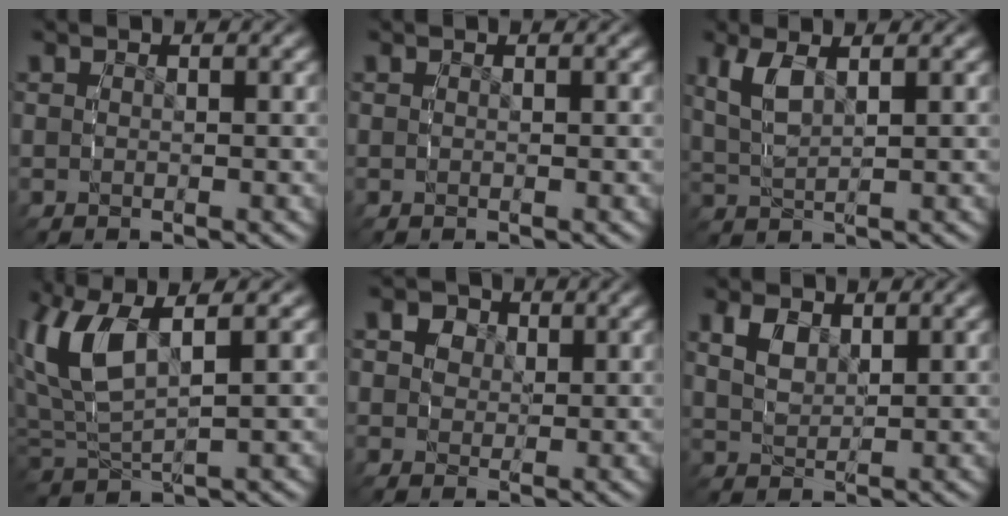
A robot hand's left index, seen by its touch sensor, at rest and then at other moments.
{"total": 0.0}
{"total": 3.0, "force": [1.3, 1.5, 2.3], "torque": [-0.062, 0.001, 0.031]}
{"total": 6.6, "force": [2.1, 4.0, 4.9], "torque": [-0.140, 0.000, 0.043]}
{"total": 5.4, "force": [2.0, 4.6, 1.9], "torque": [-0.035, 0.000, 0.029]}
{"total": 2.8, "force": [1.3, 1.9, 1.6], "torque": [-0.033, -0.002, 0.029]}